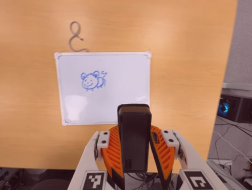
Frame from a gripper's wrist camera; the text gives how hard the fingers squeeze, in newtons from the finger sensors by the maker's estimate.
{"total": 9.0, "left": 7.1, "right": 10.9}